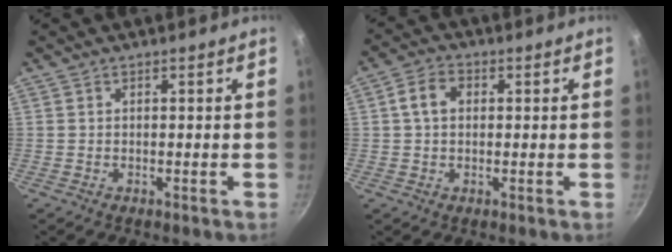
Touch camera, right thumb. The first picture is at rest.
{"total": 5.0, "force": [0.8, 3.7, 3.3], "torque": [-0.051, 0.012, 0.008]}